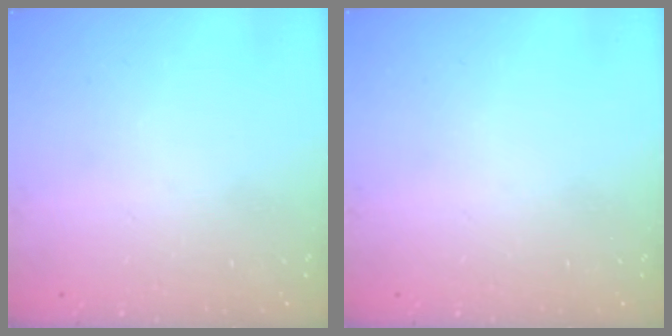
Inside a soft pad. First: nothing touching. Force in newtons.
{"total": 0.0}